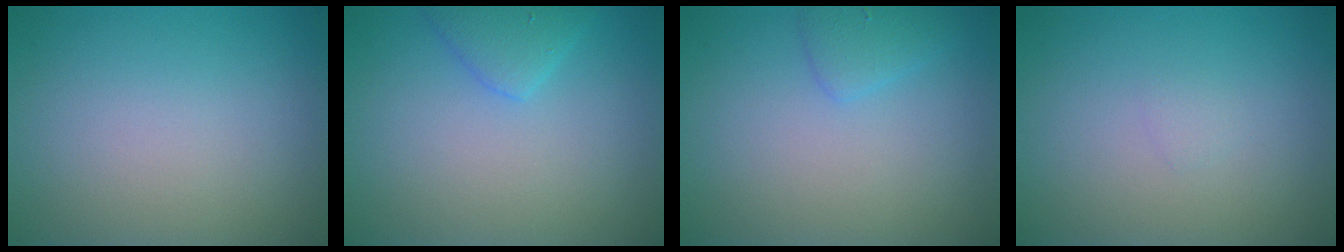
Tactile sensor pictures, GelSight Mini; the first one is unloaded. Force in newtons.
{"total": 2.2, "press": 2.2, "slide": 0.2}
{"total": 1.6, "press": 1.6, "slide": 0.1}
{"total": 0.5, "press": 0.5, "slide": 0.0}